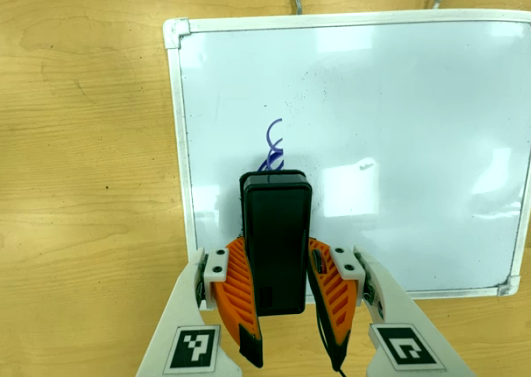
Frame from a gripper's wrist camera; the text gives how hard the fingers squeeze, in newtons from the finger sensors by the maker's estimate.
{"total": 8.0, "left": 7.2, "right": 8.7}